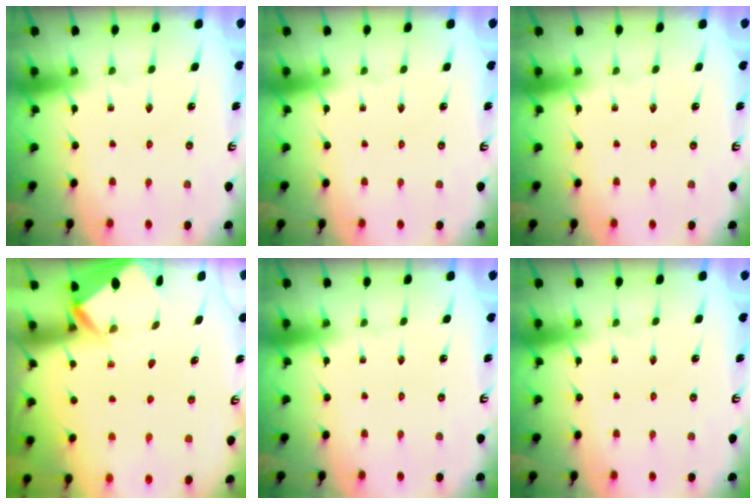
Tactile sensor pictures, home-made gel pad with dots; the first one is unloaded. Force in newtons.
{"total": 0.0}
{"total": 0.0}
{"total": 3.1, "press": 3.1, "slide": 0.1}
{"total": 0.0}
{"total": 0.0}